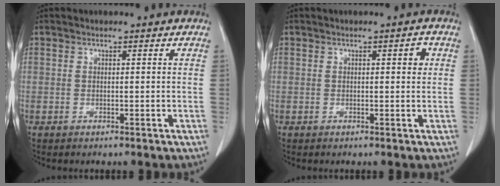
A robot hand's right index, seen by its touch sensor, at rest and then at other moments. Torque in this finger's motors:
{"motor_torque": [0.15, -0.04, 0.01, 0.02]}